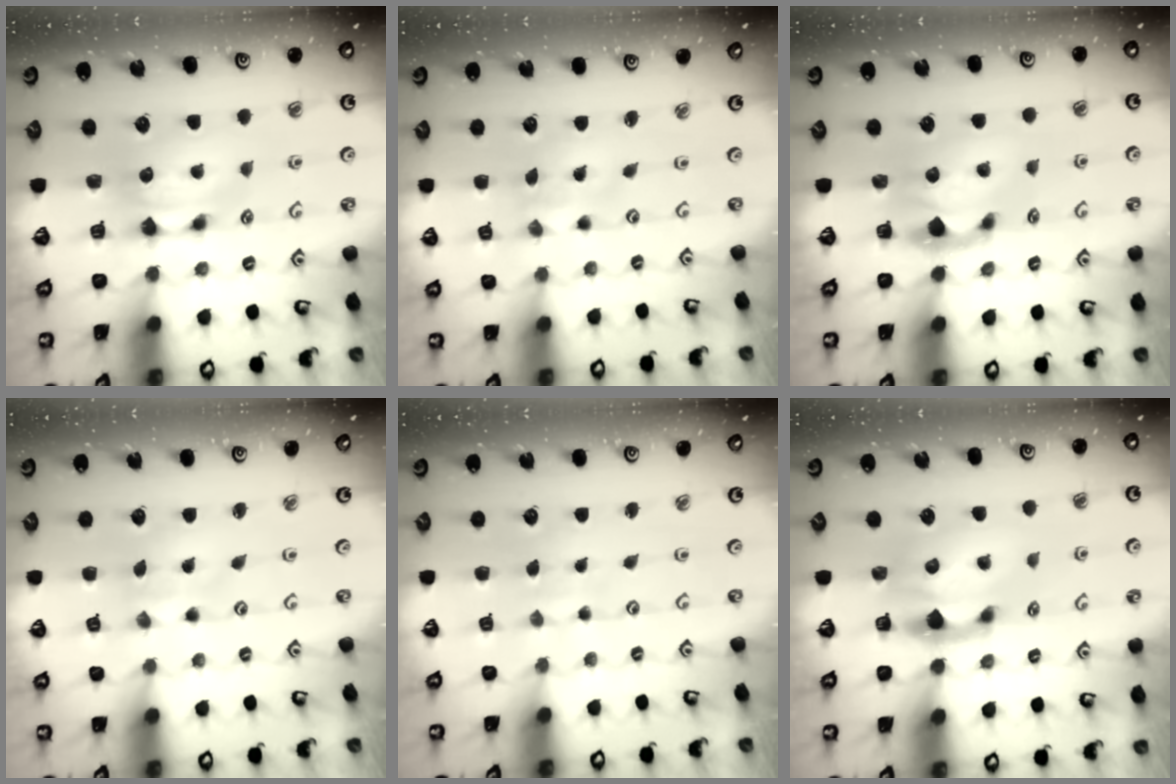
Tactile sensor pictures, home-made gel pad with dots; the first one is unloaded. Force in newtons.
{"total": 3.9, "press": 3.7, "slide": 1.1}
{"total": 1.4, "press": 0.6, "slide": 1.3}
{"total": 3.9, "press": 3.8, "slide": 0.7}
{"total": 5.8, "press": 5.8, "slide": 0.3}
{"total": 2.2, "press": 1.8, "slide": 1.3}